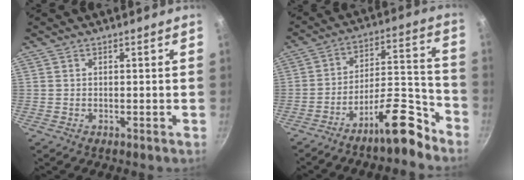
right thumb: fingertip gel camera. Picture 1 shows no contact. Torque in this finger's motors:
{"motor_torque": [1.30, 1.07, 0.09, -0.14, 0.10]}